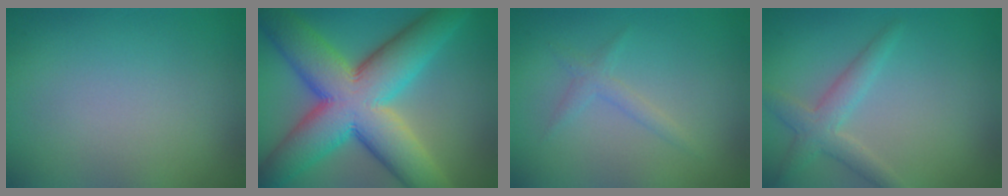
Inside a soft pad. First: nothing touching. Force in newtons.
{"total": 14.0, "press": 14.0, "slide": 0.7}
{"total": 1.3, "press": 1.3, "slide": 0.1}
{"total": 2.8, "press": 2.8, "slide": 0.1}